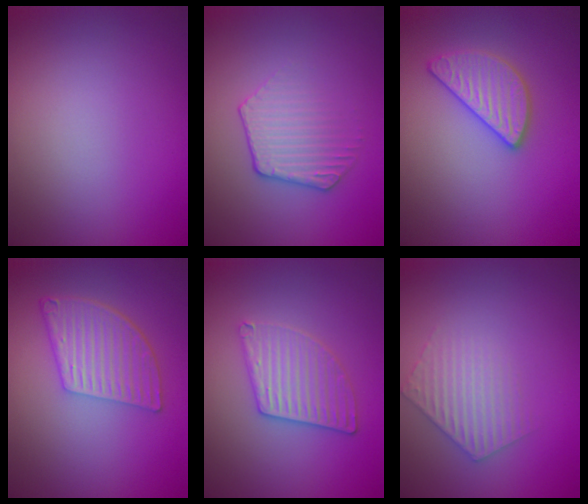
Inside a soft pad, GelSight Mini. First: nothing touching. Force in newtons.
{"total": 2.3, "press": 1.8, "slide": 1.4}
{"total": 2.7, "press": 2.7, "slide": 0.1}
{"total": 5.3, "press": 3.9, "slide": 3.6}
{"total": 3.0, "press": 3.0, "slide": 0.4}
{"total": 2.4, "press": 2.4, "slide": 0.3}